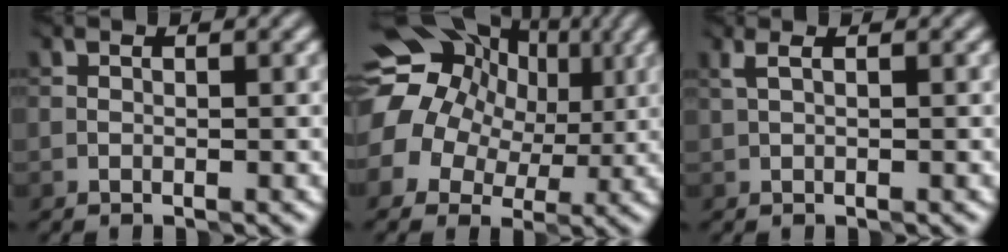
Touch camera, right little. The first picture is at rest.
{"total": 14.9, "force": [3.9, 13.1, 6.0], "torque": [-0.145, 0.034, 0.044]}
{"total": 1.3, "force": [0.9, 0.4, 0.9], "torque": [-0.020, 0.005, 0.016]}